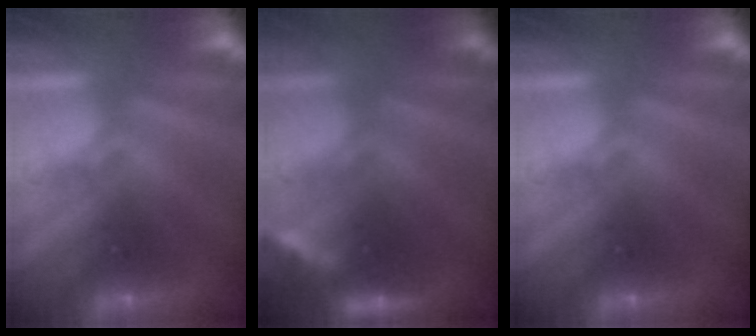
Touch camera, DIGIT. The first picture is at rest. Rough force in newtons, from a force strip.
{"total": 2.3}
{"total": 0.0}